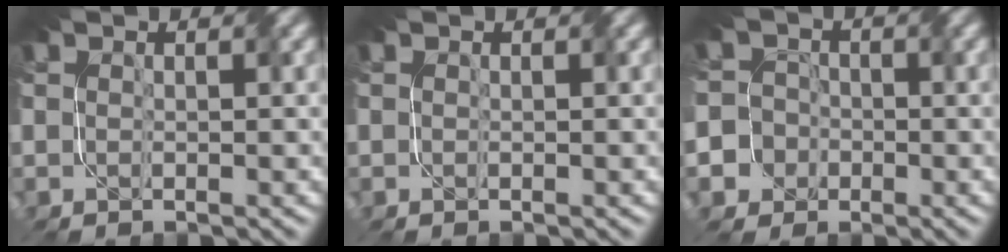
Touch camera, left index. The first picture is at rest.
{"total": 0.0}
{"total": 5.9, "force": [-3.2, 5.0, 0.4], "torque": [-0.005, 0.005, -0.076]}